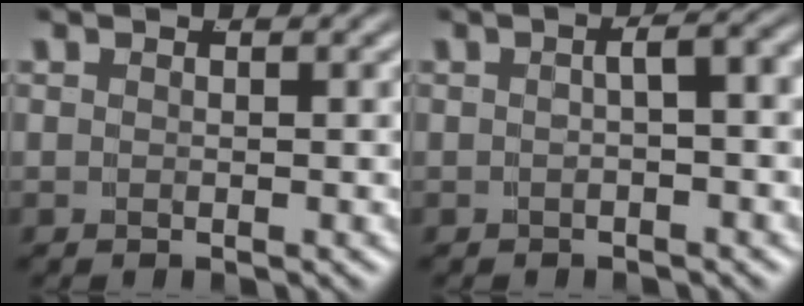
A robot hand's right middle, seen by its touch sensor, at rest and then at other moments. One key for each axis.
{"total": 3.2, "fx": 0.1, "fy": 0.8, "fz": 3.1, "tx": -0.025, "ty": 0.014, "tz": 0.000}